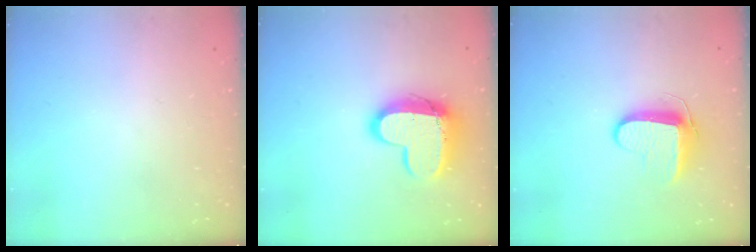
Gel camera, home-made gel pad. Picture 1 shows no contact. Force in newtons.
{"total": 14.2, "press": 14.1, "slide": 1.1}
{"total": 9.8, "press": 9.7, "slide": 1.1}